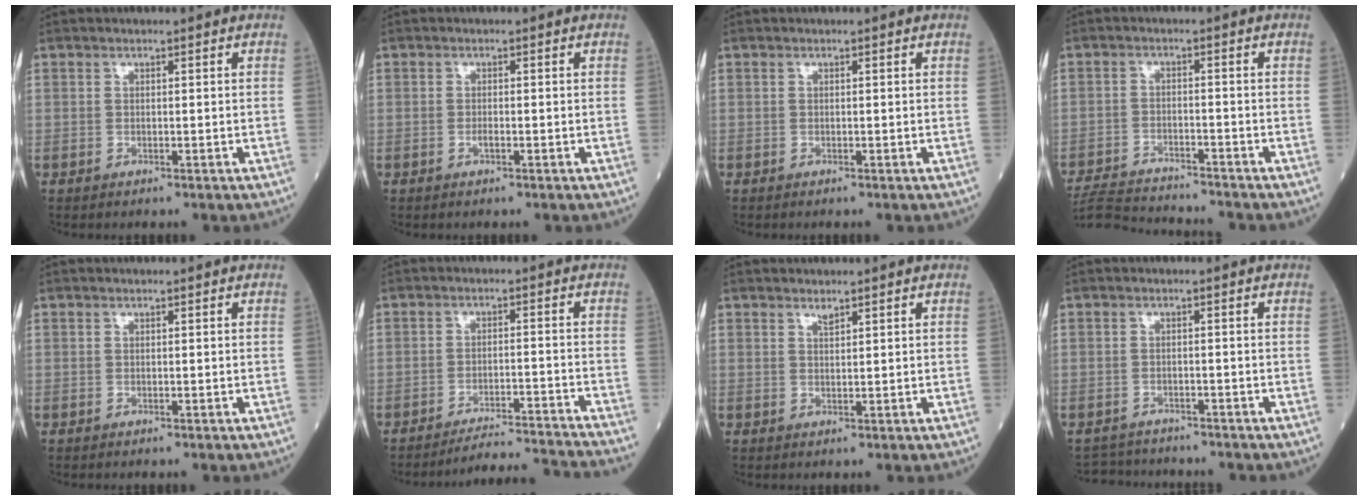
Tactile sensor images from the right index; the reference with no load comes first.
{"total": 0.8, "force": [-0.3, 0.1, 0.7], "torque": [-0.016, 0.000, -0.006]}
{"total": 0.0}
{"total": 11.1, "force": [-10.8, 0.4, 2.9], "torque": [-0.053, -0.005, -0.172]}
{"total": 0.0}
{"total": 10.0, "force": [-9.6, -2.5, 1.1], "torque": [-0.003, -0.009, -0.146]}
{"total": 1.0, "force": [0.9, 0.1, 0.4], "torque": [-0.009, -0.005, 0.016]}
{"total": 4.4, "force": [-4.2, 1.0, -0.3], "torque": [0.003, 0.000, -0.064]}